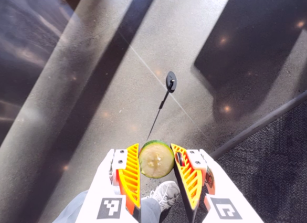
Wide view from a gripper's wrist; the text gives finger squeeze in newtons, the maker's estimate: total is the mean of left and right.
{"total": 9.3, "left": 9.3, "right": 9.2}